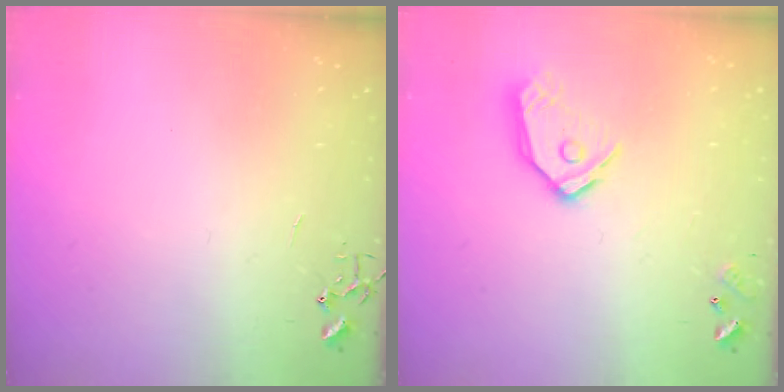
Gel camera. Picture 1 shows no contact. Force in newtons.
{"total": 12.1, "press": 12.0, "slide": 1.5}